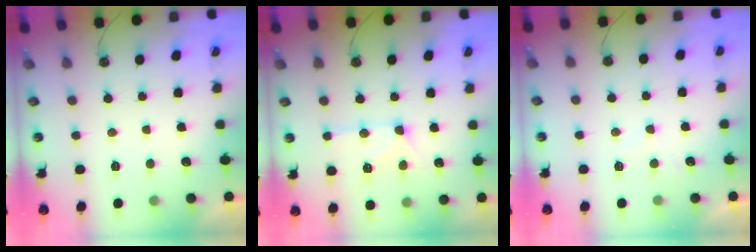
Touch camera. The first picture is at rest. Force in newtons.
{"total": 14.3, "press": 14.2, "slide": 1.1}
{"total": 4.8, "press": 4.8, "slide": 0.6}